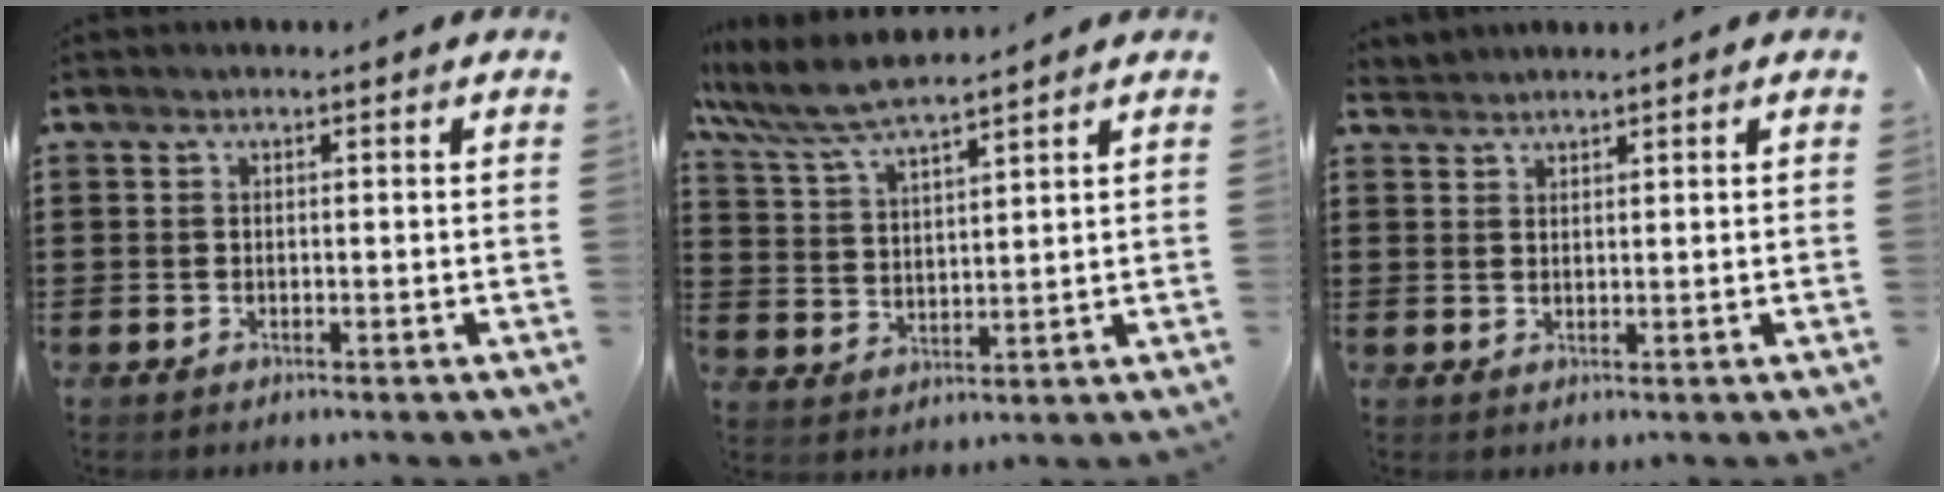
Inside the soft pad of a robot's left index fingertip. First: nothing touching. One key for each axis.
{"total": 6.8, "fx": 6.1, "fy": 0.7, "fz": 3.0, "tx": -0.079, "ty": -0.022, "tz": 0.108}
{"total": 1.6, "fx": 1.6, "fy": -0.1, "fz": -0.2, "tx": 0.001, "ty": 0.001, "tz": 0.033}